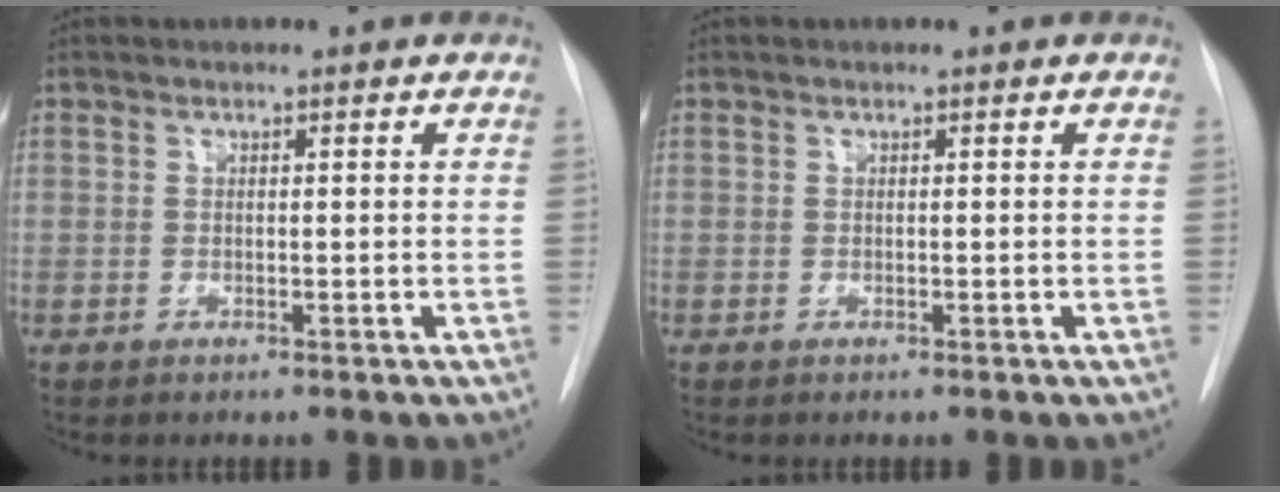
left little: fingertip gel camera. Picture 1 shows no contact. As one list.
[{"total": 0.0}]